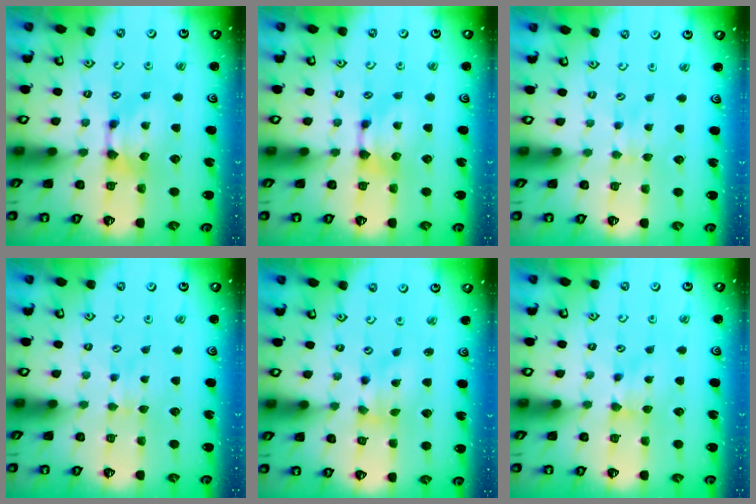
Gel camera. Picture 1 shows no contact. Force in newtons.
{"total": 0.0}
{"total": 2.8, "press": 2.8, "slide": 0.3}
{"total": 2.8, "press": 2.8, "slide": 0.3}
{"total": 1.2, "press": 0.3, "slide": 1.1}
{"total": 2.4, "press": 2.3, "slide": 0.5}